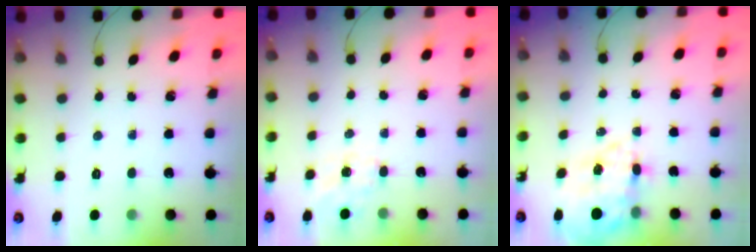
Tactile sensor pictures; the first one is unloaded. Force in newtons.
{"total": 2.2, "press": 1.9, "slide": 1.2}
{"total": 12.5, "press": 12.1, "slide": 3.1}